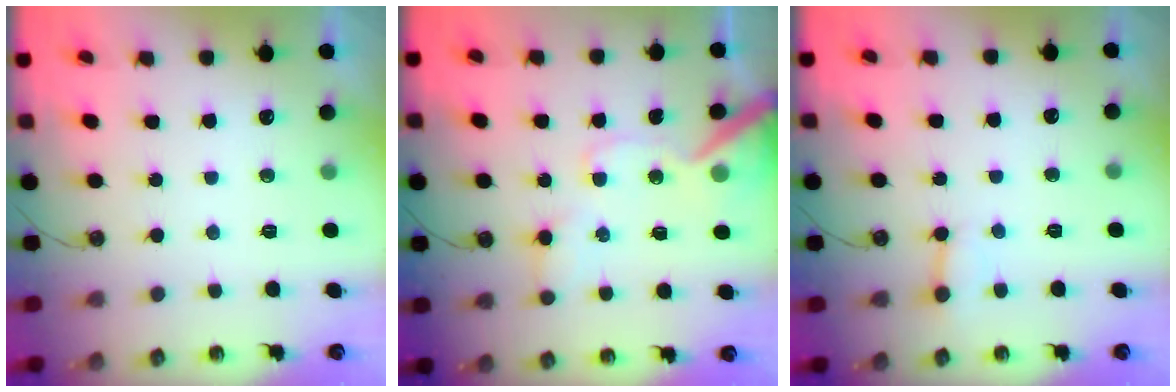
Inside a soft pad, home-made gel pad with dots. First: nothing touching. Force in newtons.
{"total": 13.6, "press": 13.5, "slide": 1.7}
{"total": 3.9, "press": 3.9, "slide": 0.3}